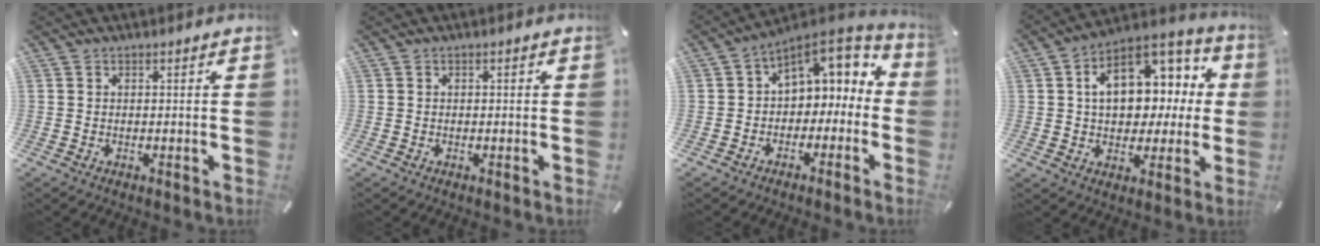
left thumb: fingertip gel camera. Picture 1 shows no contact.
{"total": 0.0}
{"total": 8.1, "force": [2.6, 6.4, 4.2], "torque": [-0.062, -0.019, 0.048]}
{"total": 15.5, "force": [3.3, 11.1, 10.3], "torque": [-0.143, -0.010, 0.062]}